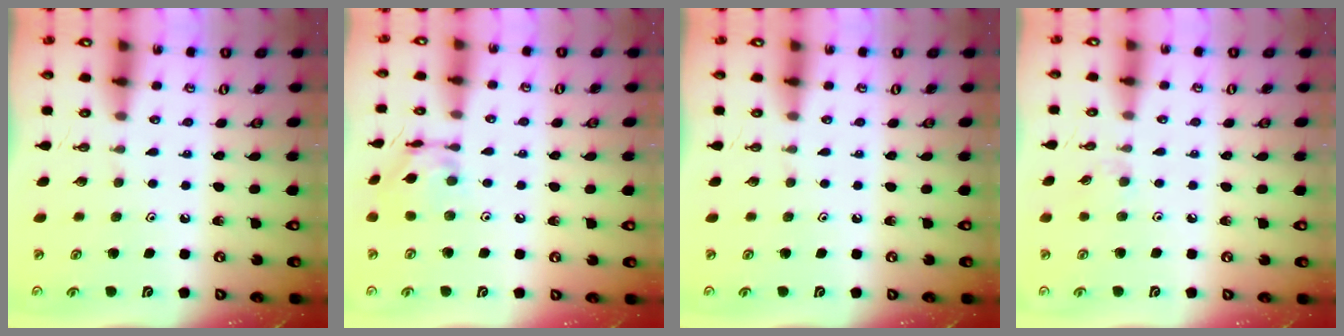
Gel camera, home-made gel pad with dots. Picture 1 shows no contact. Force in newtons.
{"total": 10.6, "press": 10.6, "slide": 0.7}
{"total": 0.0}
{"total": 3.1, "press": 3.0, "slide": 0.6}